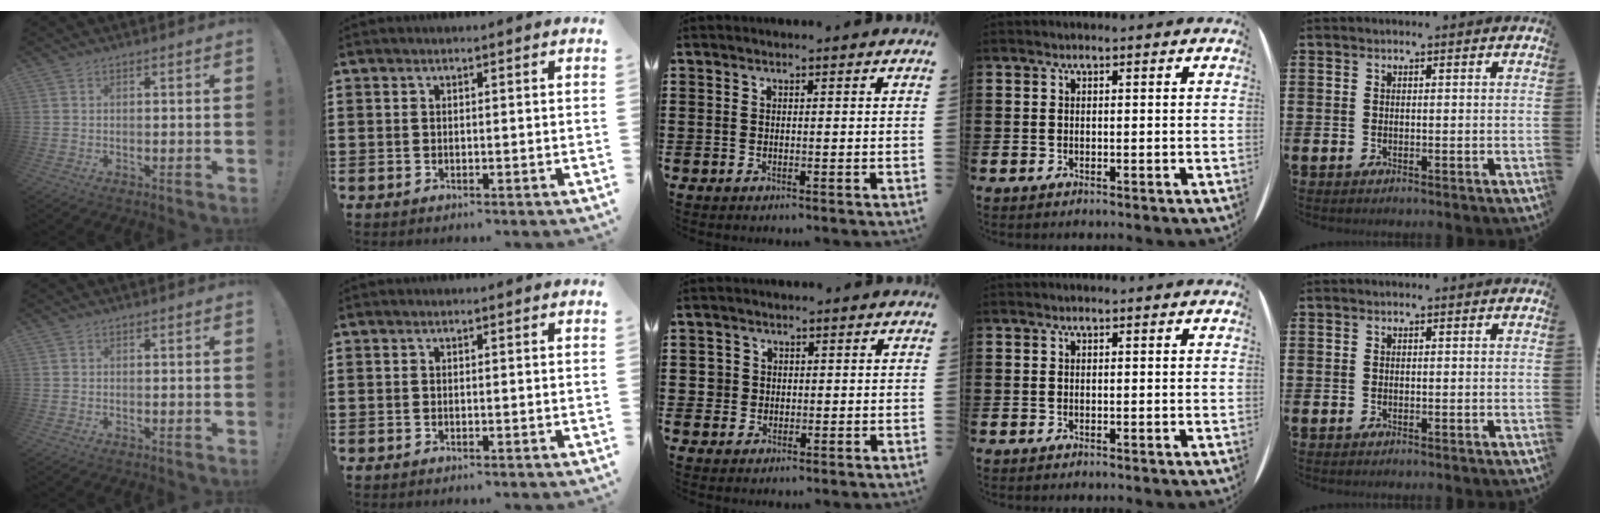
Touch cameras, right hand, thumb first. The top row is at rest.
{"middle": {"total": 2.3, "force": [0.1, 2.2, 0.4], "torque": [-0.018, 0.010, -0.003]}}